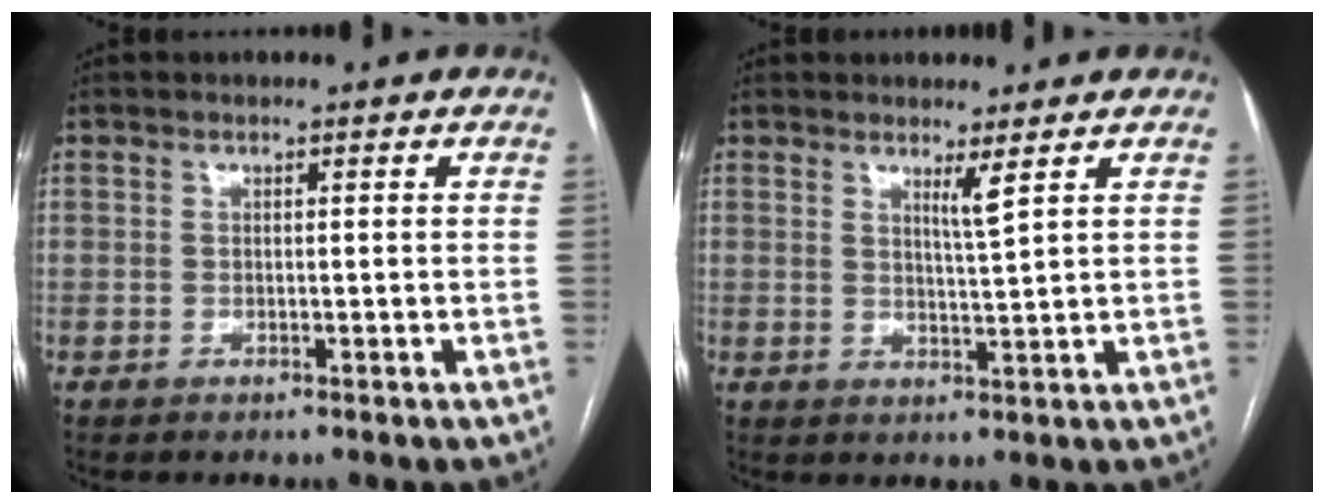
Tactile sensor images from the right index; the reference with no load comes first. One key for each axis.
{"total": 2.6, "fx": 1.7, "fy": -0.6, "fz": 1.9, "tx": -0.035, "ty": -0.016, "tz": 0.032}